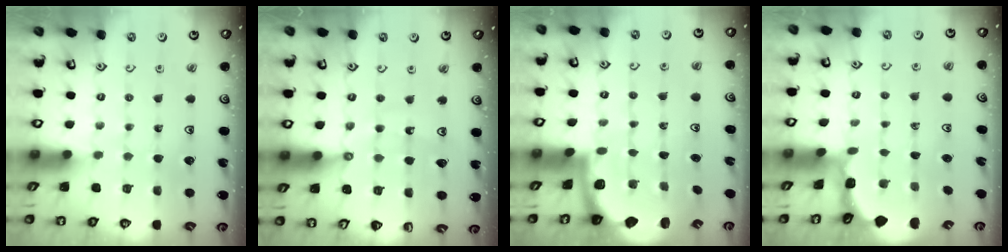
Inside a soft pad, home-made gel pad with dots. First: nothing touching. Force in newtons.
{"total": 10.2, "press": 10.1, "slide": 1.3}
{"total": 2.0, "press": 2.0, "slide": 0.5}
{"total": 1.6, "press": 1.5, "slide": 0.2}